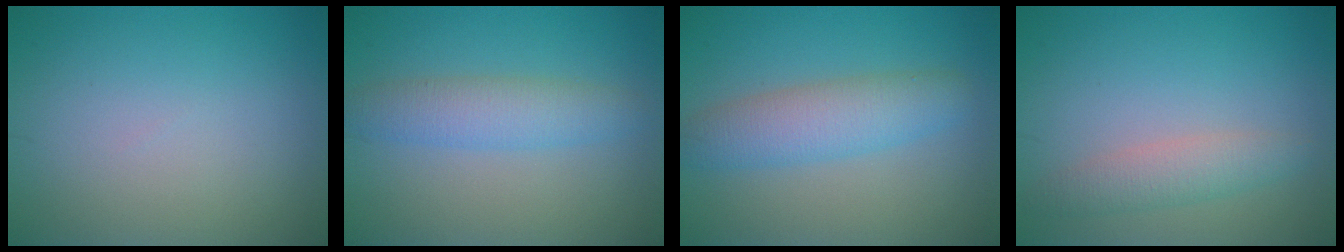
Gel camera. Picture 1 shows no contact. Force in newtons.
{"total": 3.4, "press": 3.4, "slide": 0.1}
{"total": 4.5, "press": 4.5, "slide": 0.2}
{"total": 2.5, "press": 2.5, "slide": 0.1}